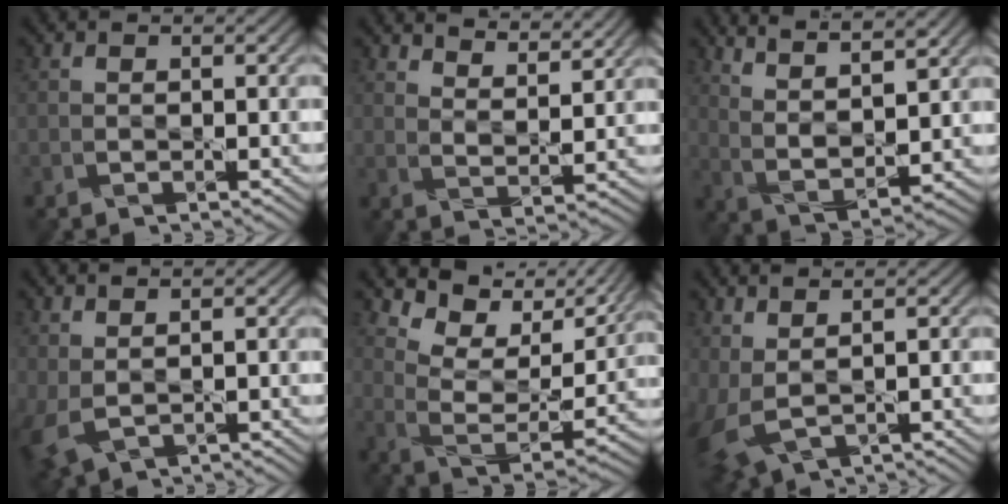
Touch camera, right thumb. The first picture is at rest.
{"total": 6.1, "force": [5.3, 1.4, 2.6], "torque": [-0.050, -0.014, 0.096]}
{"total": 9.9, "force": [7.4, 2.2, 6.1], "torque": [-0.111, -0.006, 0.118]}
{"total": 4.1, "force": [0.5, 2.6, 3.1], "torque": [-0.106, -0.007, 0.019]}
{"total": 11.8, "force": [9.2, 4.1, 6.2], "torque": [-0.143, -0.005, 0.159]}
{"total": 5.9, "force": [0.8, 3.3, 4.9], "torque": [-0.150, -0.012, 0.029]}